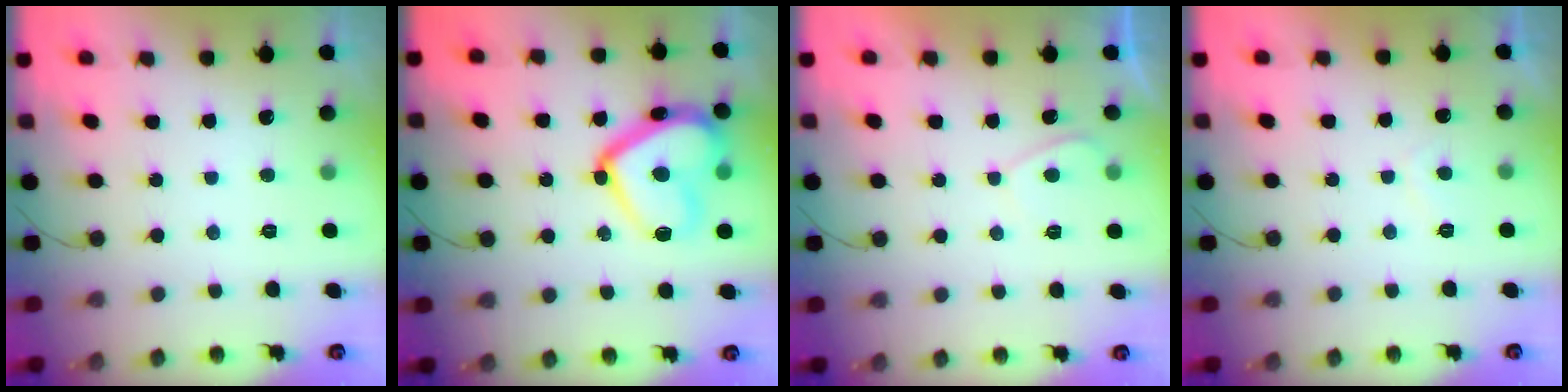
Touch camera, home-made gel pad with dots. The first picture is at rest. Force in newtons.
{"total": 19.2, "press": 19.1, "slide": 1.5}
{"total": 1.5, "press": 1.4, "slide": 0.6}
{"total": 0.9, "press": 0.7, "slide": 0.6}